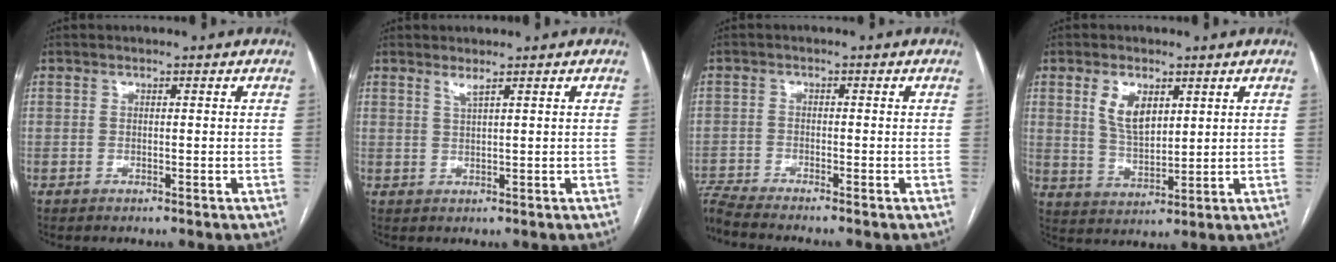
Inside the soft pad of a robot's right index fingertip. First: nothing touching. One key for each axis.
{"total": 1.4, "fx": 1.0, "fy": -0.3, "fz": 0.9, "tx": -0.020, "ty": -0.008, "tz": 0.021}
{"total": 5.6, "fx": -5.2, "fy": -1.4, "fz": 1.4, "tx": -0.033, "ty": -0.015, "tz": -0.095}
{"total": 6.4, "fx": 2.8, "fy": 3.2, "fz": 4.7, "tx": -0.095, "ty": 0.001, "tz": 0.061}